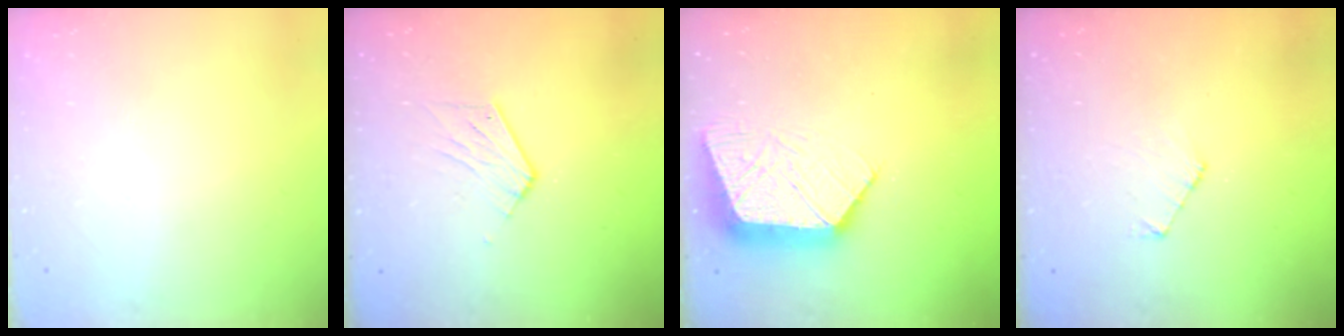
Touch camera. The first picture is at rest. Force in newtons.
{"total": 6.0, "press": 5.9, "slide": 0.4}
{"total": 11.9, "press": 11.8, "slide": 0.9}
{"total": 4.6, "press": 4.6, "slide": 0.4}